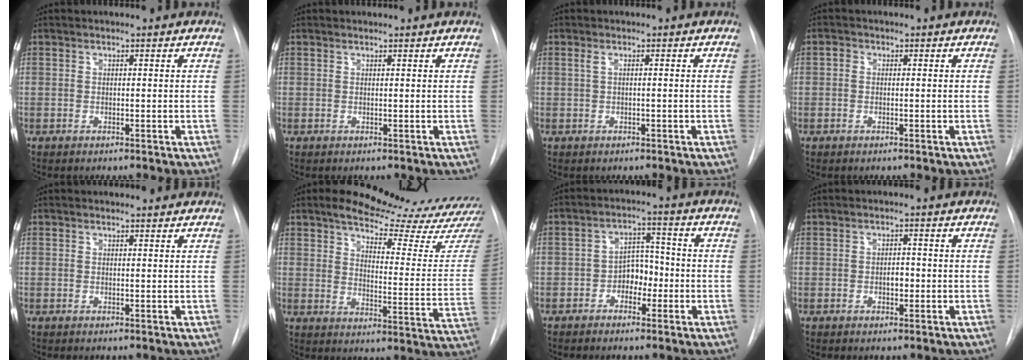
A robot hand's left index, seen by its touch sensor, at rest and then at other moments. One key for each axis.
{"total": 0.8, "fx": 0.8, "fy": 0.1, "fz": -0.2, "tx": 0.001, "ty": 0.006, "tz": 0.016}
{"total": 0.9, "fx": 0.1, "fy": 0.0, "fz": 0.9, "tx": -0.026, "ty": 0.008, "tz": 0.004}
{"total": 0.7, "fx": -0.1, "fy": 0.5, "fz": 0.5, "tx": -0.006, "ty": 0.003, "tz": -0.008}
{"total": 2.4, "fx": 2.4, "fy": 0.5, "fz": 0.1, "tx": -0.007, "ty": 0.005, "tz": 0.028}
{"total": 20.4, "fx": 18.9, "fy": 0.4, "fz": 7.7, "tx": -0.109, "ty": -0.103, "tz": 0.233}
{"total": 4.4, "fx": -1.6, "fy": 2.9, "fz": 2.9, "tx": -0.042, "ty": 0.015, "tz": -0.028}
{"total": 1.4, "fx": -0.2, "fy": 0.9, "fz": 1.1, "tx": -0.016, "ty": 0.001, "tz": -0.001}